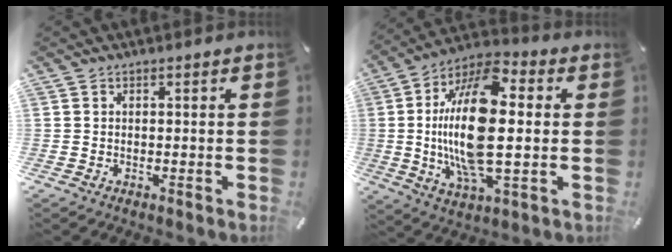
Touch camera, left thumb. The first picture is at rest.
{"total": 22.1, "force": [0.7, 9.8, 19.8], "torque": [-0.407, -0.010, 0.013]}